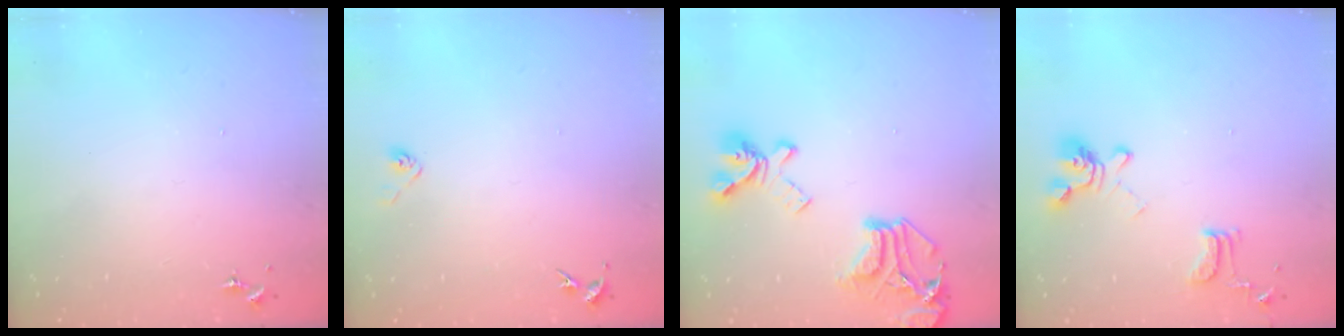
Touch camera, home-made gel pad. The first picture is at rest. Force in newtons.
{"total": 2.9, "press": 2.8, "slide": 0.8}
{"total": 21.7, "press": 21.6, "slide": 2.0}
{"total": 14.3, "press": 14.3, "slide": 1.3}